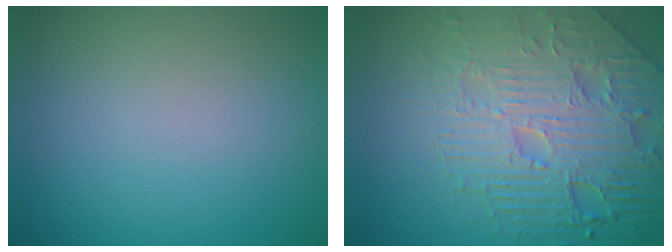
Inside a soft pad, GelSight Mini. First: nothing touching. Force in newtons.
{"total": 8.0, "press": 6.2, "slide": 5.1}